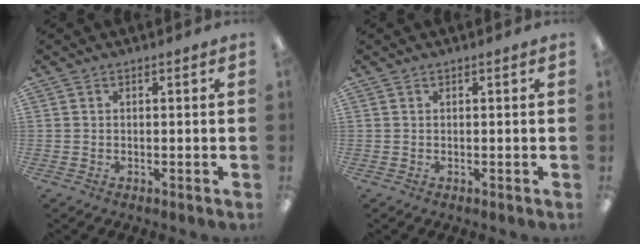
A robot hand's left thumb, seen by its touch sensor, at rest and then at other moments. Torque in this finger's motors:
{"motor_torque": [0.00, 0.00, 0.00, 0.00, 0.00]}